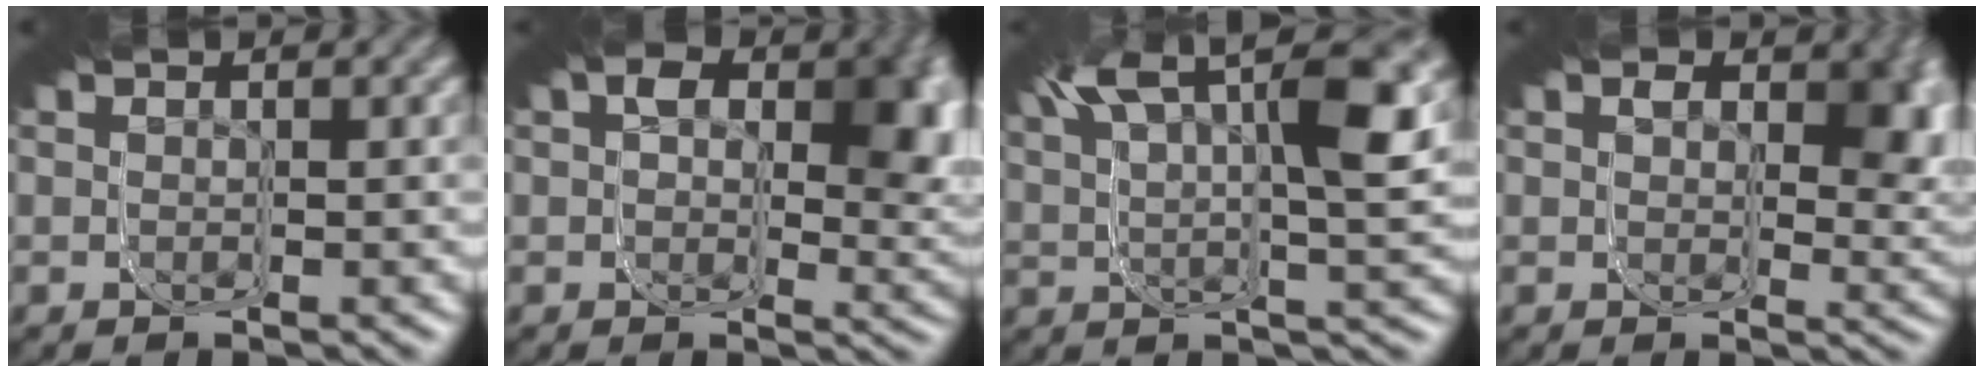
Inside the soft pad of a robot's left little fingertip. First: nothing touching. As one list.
[{"total": 9.3, "force": [0.5, 6.5, 6.7], "torque": [-0.080, 0.001, -0.001]}, {"total": 11.5, "force": [4.2, 5.6, 9.2], "torque": [-0.157, 0.038, 0.042]}, {"total": 7.3, "force": [1.2, 5.1, 5.1], "torque": [-0.066, 0.001, 0.013]}]